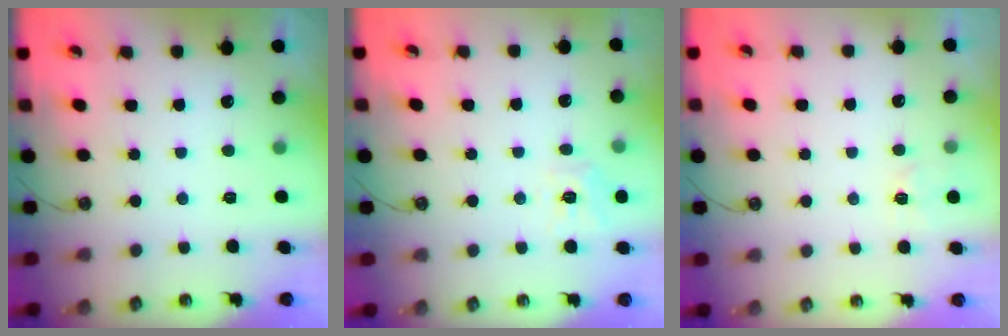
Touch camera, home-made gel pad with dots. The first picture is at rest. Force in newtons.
{"total": 9.0, "press": 8.9, "slide": 1.1}
{"total": 3.6, "press": 3.6, "slide": 0.3}